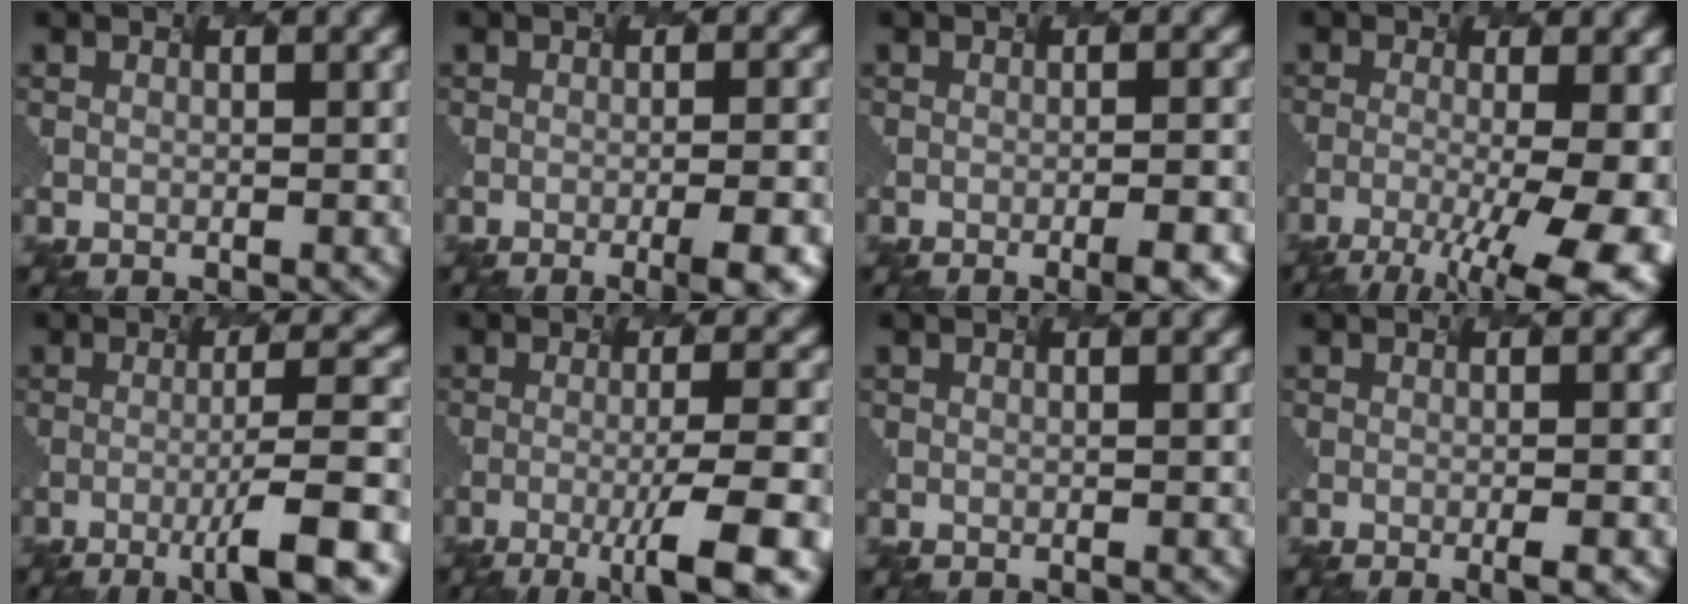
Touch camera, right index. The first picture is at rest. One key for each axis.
{"total": 5.2, "fx": -1.7, "fy": 1.5, "fz": 4.7, "tx": -0.034, "ty": 0.001, "tz": -0.010}
{"total": 4.1, "fx": -1.5, "fy": 1.2, "fz": 3.6, "tx": -0.026, "ty": 0.002, "tz": -0.009}
{"total": 10.1, "fx": -3.7, "fy": 3.1, "fz": 8.9, "tx": -0.120, "ty": -0.012, "tz": -0.040}
{"total": 7.3, "fx": -2.3, "fy": 0.9, "fz": 6.9, "tx": -0.097, "ty": 0.010, "tz": -0.036}
{"total": 8.2, "fx": -3.4, "fy": 1.3, "fz": 7.3, "tx": -0.098, "ty": -0.003, "tz": -0.048}
{"total": 0.0}
{"total": 2.4, "fx": -0.8, "fy": 0.6, "fz": 2.2, "tx": -0.018, "ty": 0.001, "tz": -0.006}